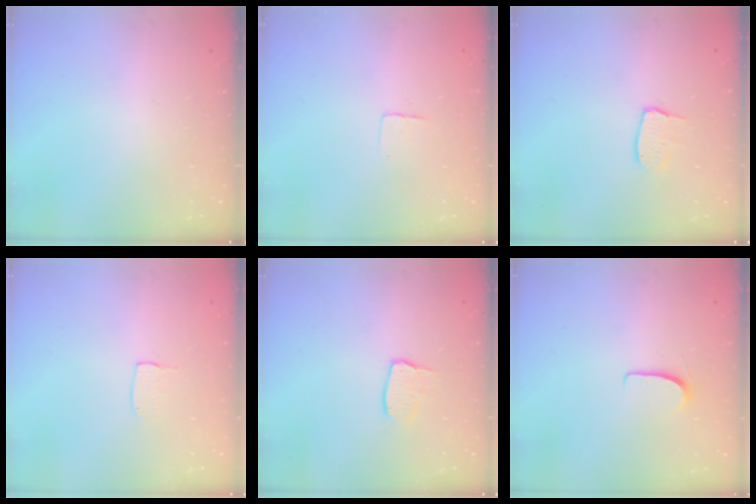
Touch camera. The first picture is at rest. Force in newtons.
{"total": 2.9, "press": 2.9, "slide": 0.2}
{"total": 6.1, "press": 6.0, "slide": 0.4}
{"total": 3.3, "press": 3.3, "slide": 0.1}
{"total": 6.1, "press": 6.0, "slide": 0.4}
{"total": 5.4, "press": 5.3, "slide": 0.5}